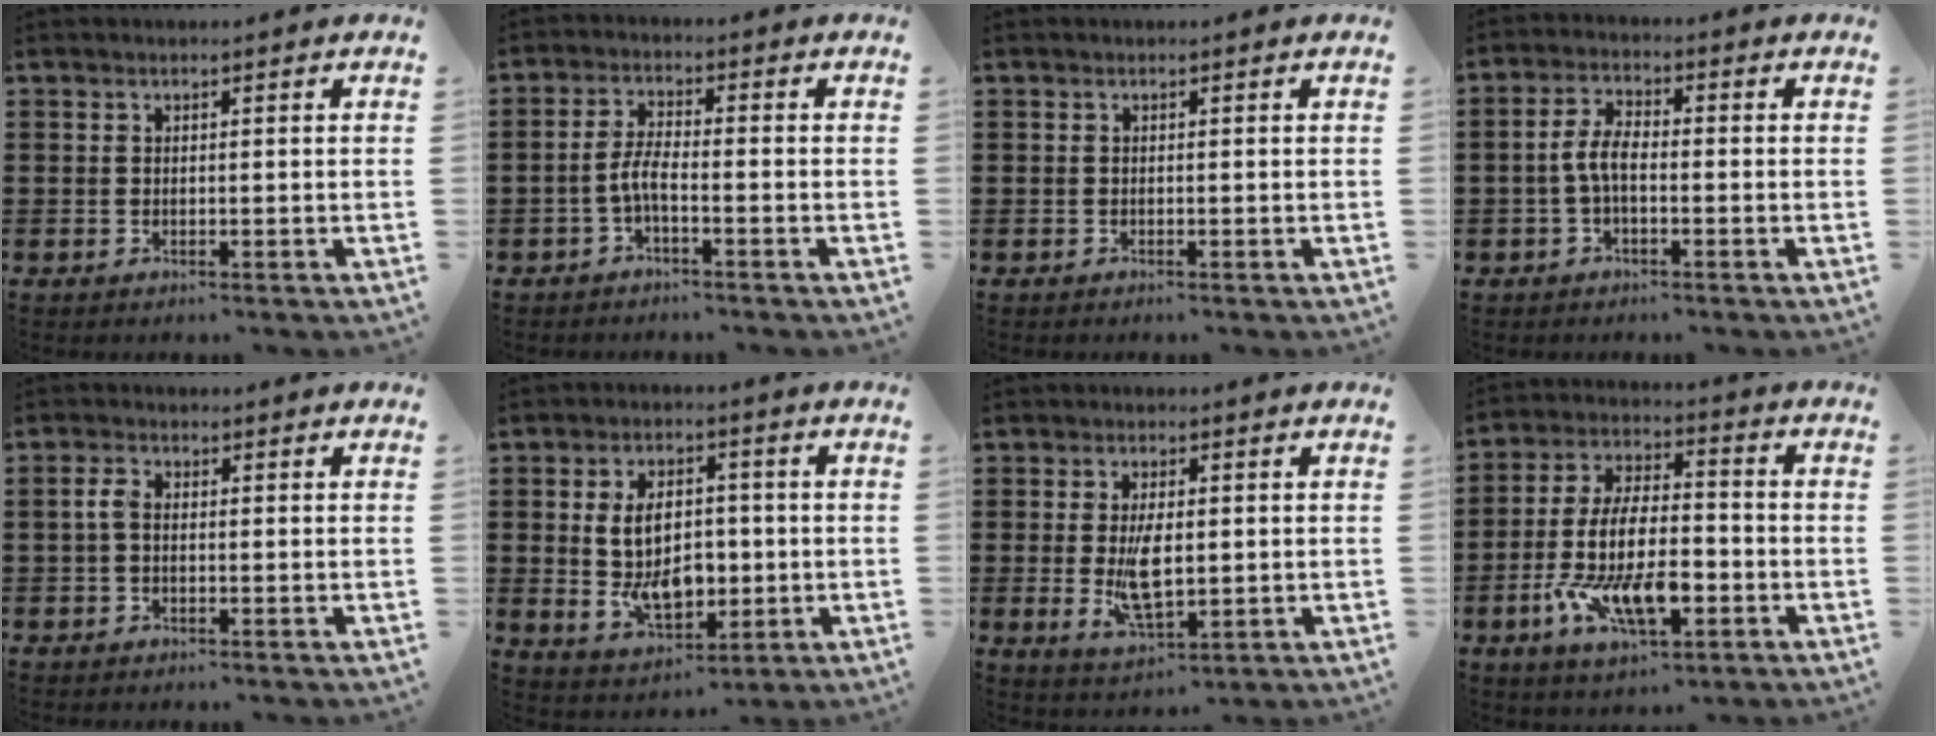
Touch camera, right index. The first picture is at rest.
{"total": 3.5, "force": [-1.6, 0.2, 3.1], "torque": [-0.072, -0.003, -0.036]}
{"total": 0.0}
{"total": 4.1, "force": [-0.9, 1.3, 3.8], "torque": [-0.091, -0.004, -0.024]}
{"total": 1.9, "force": [-0.2, 0.7, 1.7], "torque": [-0.045, -0.003, -0.009]}
{"total": 9.3, "force": [-0.4, 5.8, 7.2], "torque": [-0.137, -0.002, -0.012]}
{"total": 6.6, "force": [-0.2, 2.8, 6.0], "torque": [-0.115, -0.005, -0.007]}
{"total": 13.0, "force": [-4.9, 5.5, 10.8], "torque": [-0.233, 0.001, -0.089]}